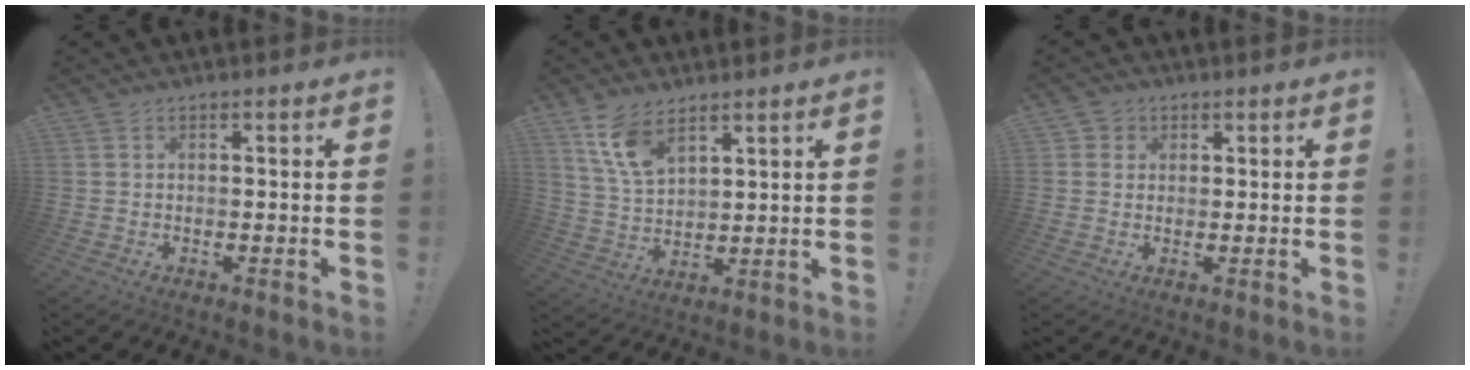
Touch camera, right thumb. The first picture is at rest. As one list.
[{"total": 9.8, "force": [6.7, 4.6, 5.5], "torque": [-0.101, -0.030, 0.129]}, {"total": 2.8, "force": [0.9, 2.7, 0.5], "torque": [-0.002, -0.001, 0.014]}]